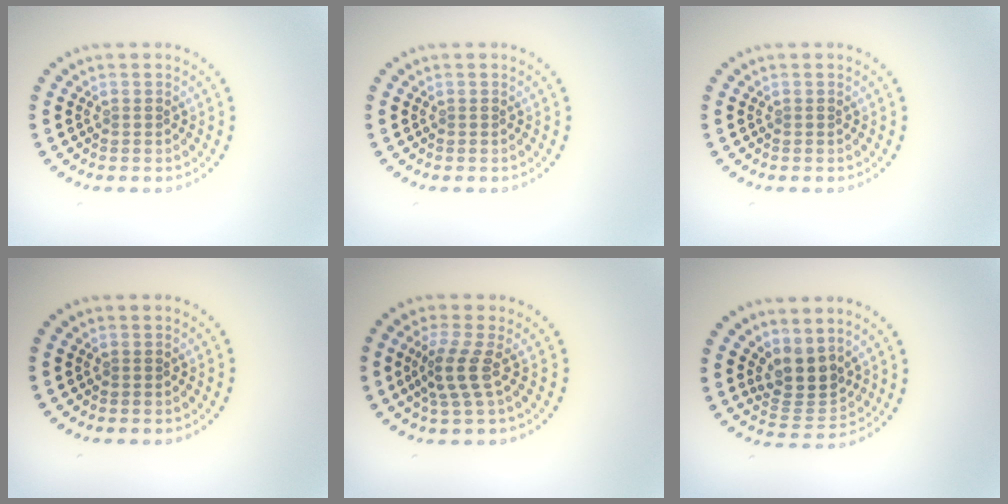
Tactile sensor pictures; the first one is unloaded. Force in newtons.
{"total": 0.0}
{"total": 0.0}
{"total": 0.0}
{"total": 2.8, "press": 2.3, "slide": 1.6}
{"total": 3.6, "press": 3.2, "slide": 1.6}